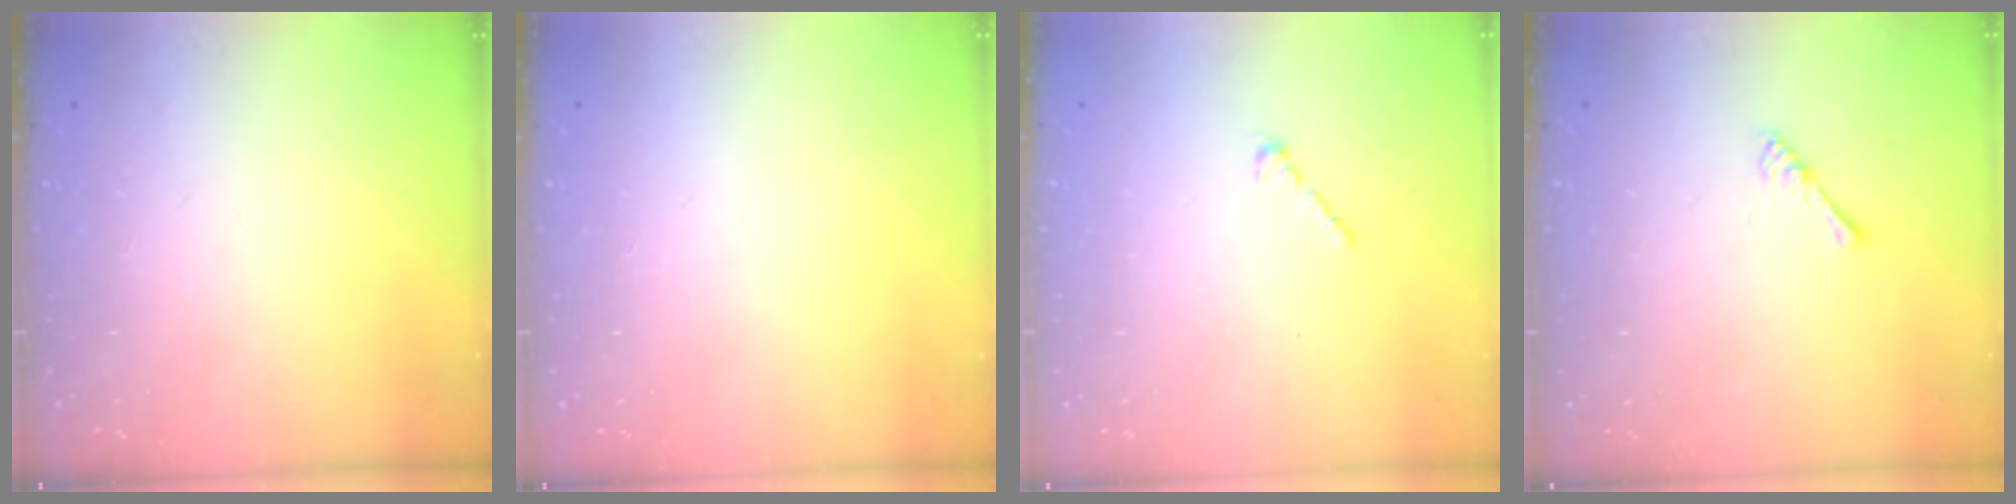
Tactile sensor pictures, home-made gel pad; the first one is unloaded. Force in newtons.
{"total": 0.0}
{"total": 1.7, "press": 1.7, "slide": 0.5}
{"total": 1.8, "press": 1.7, "slide": 0.4}